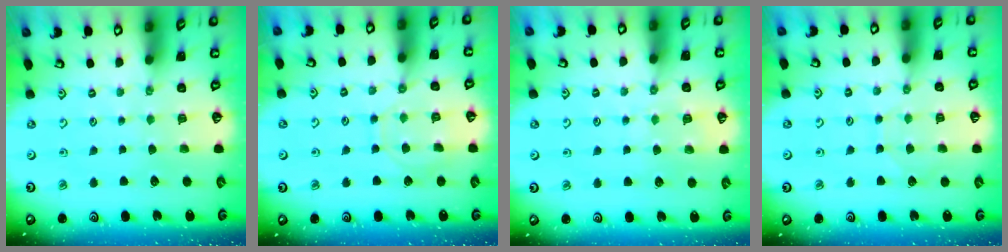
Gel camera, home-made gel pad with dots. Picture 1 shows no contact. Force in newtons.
{"total": 9.3, "press": 9.2, "slide": 0.9}
{"total": 4.9, "press": 4.8, "slide": 0.6}
{"total": 4.8, "press": 4.8, "slide": 0.6}